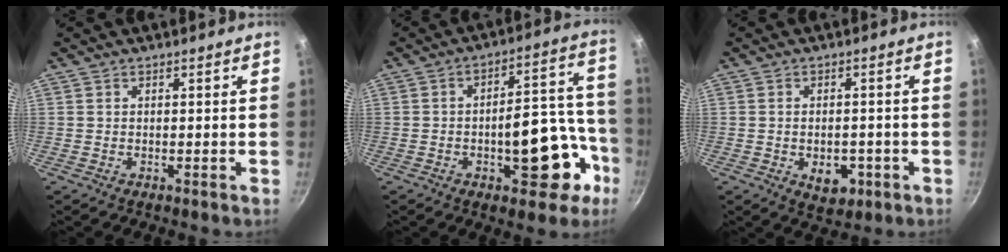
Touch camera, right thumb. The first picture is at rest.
{"total": 16.2, "force": [-5.9, 7.5, 13.2], "torque": [-0.130, 0.061, -0.078]}
{"total": 6.1, "force": [-2.0, 3.9, 4.2], "torque": [-0.042, 0.006, -0.020]}